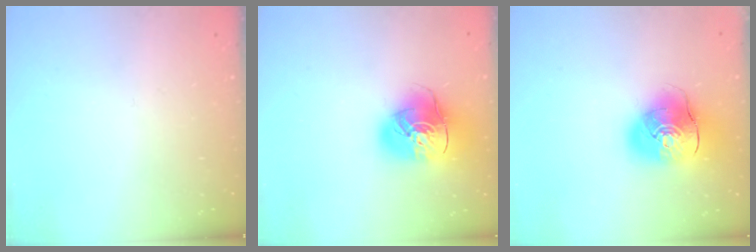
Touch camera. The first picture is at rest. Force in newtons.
{"total": 16.6, "press": 16.5, "slide": 2.0}
{"total": 13.9, "press": 13.7, "slide": 2.3}